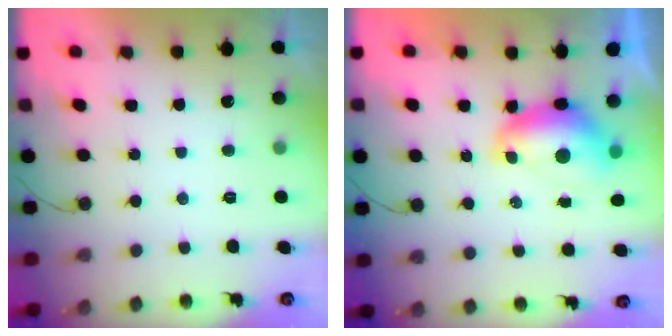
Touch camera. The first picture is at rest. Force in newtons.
{"total": 8.0, "press": 7.9, "slide": 0.9}